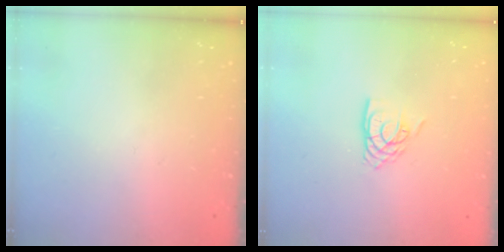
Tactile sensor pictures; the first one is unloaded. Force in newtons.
{"total": 7.4, "press": 7.3, "slide": 0.5}